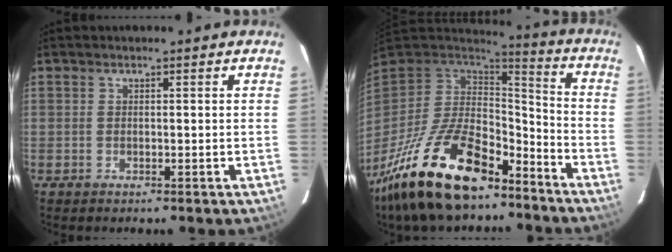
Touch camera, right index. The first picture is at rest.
{"total": 24.8, "force": [-16.5, 10.7, 15.0], "torque": [-0.303, -0.019, -0.272]}